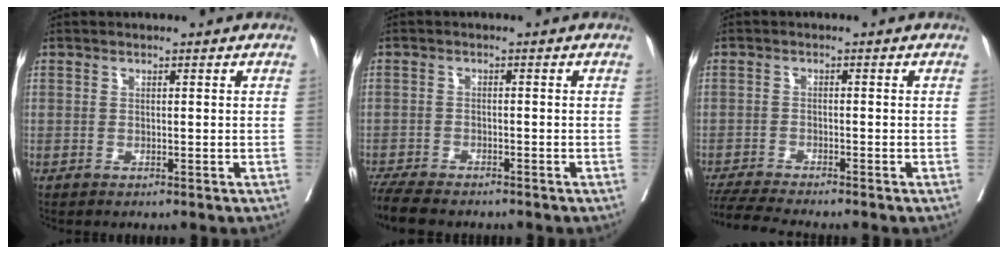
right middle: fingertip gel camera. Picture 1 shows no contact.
{"total": 7.6, "force": [-6.7, 1.7, 3.3], "torque": [-0.054, -0.015, -0.111]}
{"total": 6.8, "force": [-6.4, -0.5, 2.5], "torque": [-0.040, -0.019, -0.109]}